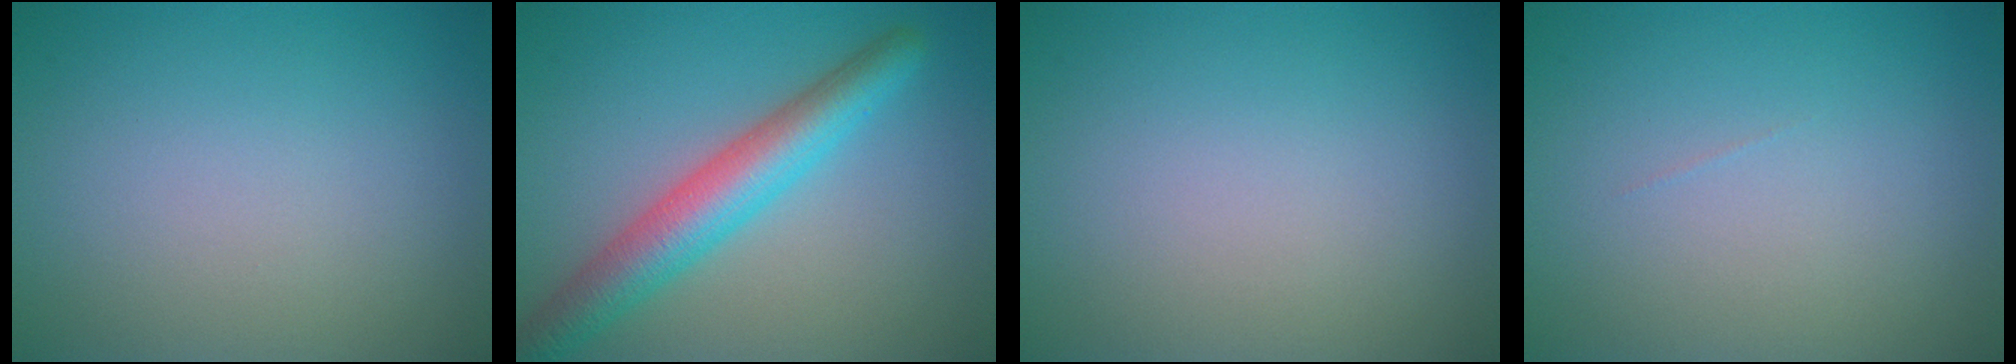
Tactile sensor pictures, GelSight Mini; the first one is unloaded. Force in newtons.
{"total": 5.6, "press": 5.6, "slide": 0.1}
{"total": 0.0}
{"total": 0.0}